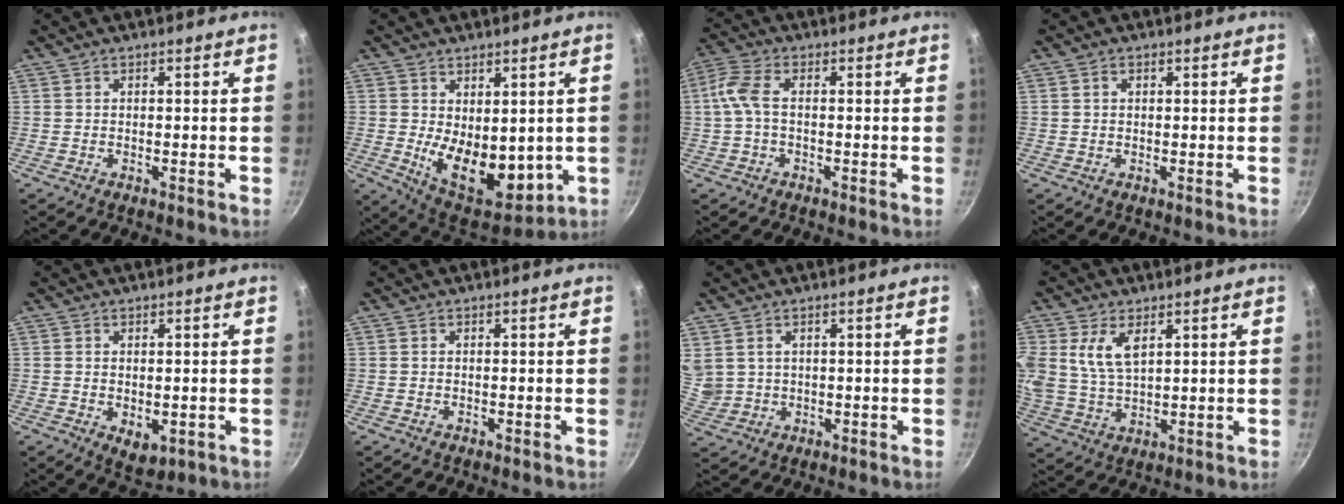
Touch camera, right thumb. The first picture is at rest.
{"total": 13.6, "force": [0.3, 8.0, 11.0], "torque": [-0.133, -0.039, 0.030]}
{"total": 5.6, "force": [-0.3, 2.8, 4.8], "torque": [-0.120, 0.018, -0.018]}
{"total": 1.1, "force": [0.4, 0.8, 0.7], "torque": [-0.010, 0.005, 0.006]}
{"total": 4.6, "force": [-0.7, 2.9, 3.6], "torque": [-0.048, -0.013, -0.002]}
{"total": 0.0}
{"total": 5.5, "force": [2.5, 4.2, 2.4], "torque": [-0.033, -0.007, 0.060]}
{"total": 8.3, "force": [3.2, 4.6, 6.1], "torque": [-0.117, -0.018, 0.067]}